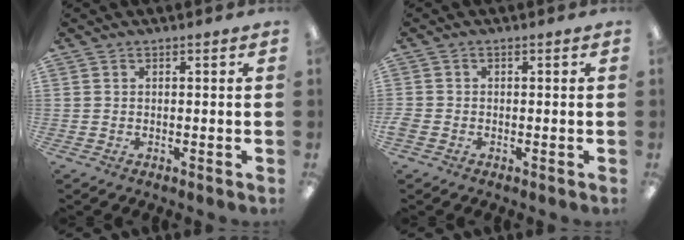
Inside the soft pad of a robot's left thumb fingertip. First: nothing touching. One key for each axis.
{"total": 1.5, "fx": -0.8, "fy": 1.0, "fz": 0.7, "tx": -0.012, "ty": 0.004, "tz": -0.015}